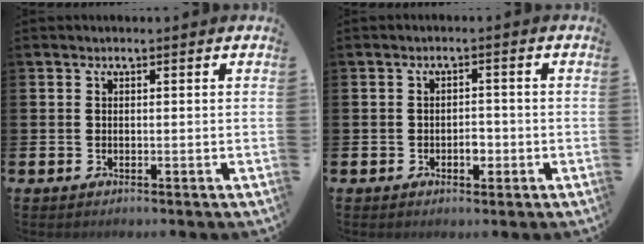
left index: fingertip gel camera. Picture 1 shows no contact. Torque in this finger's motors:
{"motor_torque": [0.08, 0.07, 0.01, 0.03]}